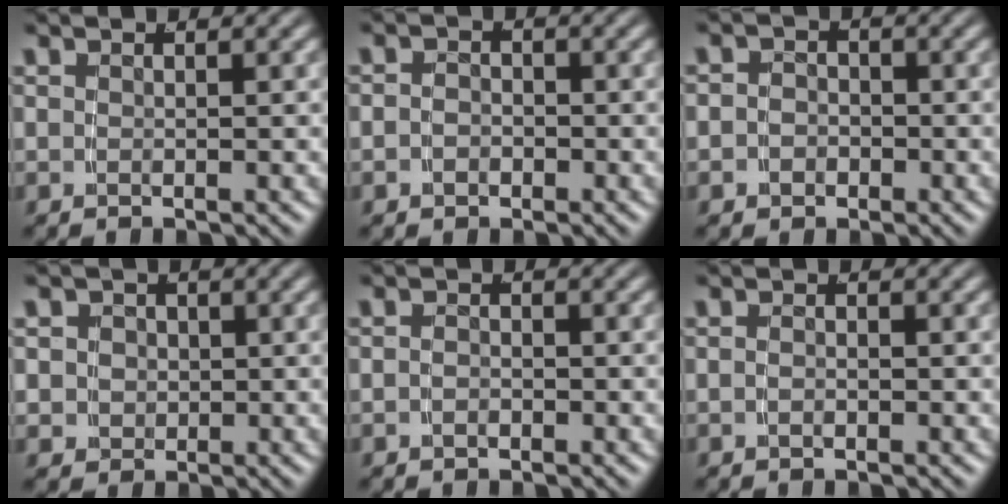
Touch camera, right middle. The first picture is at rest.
{"total": 1.5, "force": [-0.9, 1.2, 0.4], "torque": [-0.009, -0.009, -0.014]}
{"total": 2.3, "force": [-1.0, 2.0, 0.4], "torque": [-0.009, -0.011, -0.018]}
{"total": 4.7, "force": [0.1, 4.4, 1.6], "torque": [-0.038, -0.012, 0.003]}
{"total": 0.9, "force": [-0.7, 0.3, 0.4], "torque": [-0.011, -0.006, -0.012]}
{"total": 0.8, "force": [-0.6, 0.0, 0.5], "torque": [-0.013, -0.004, -0.009]}